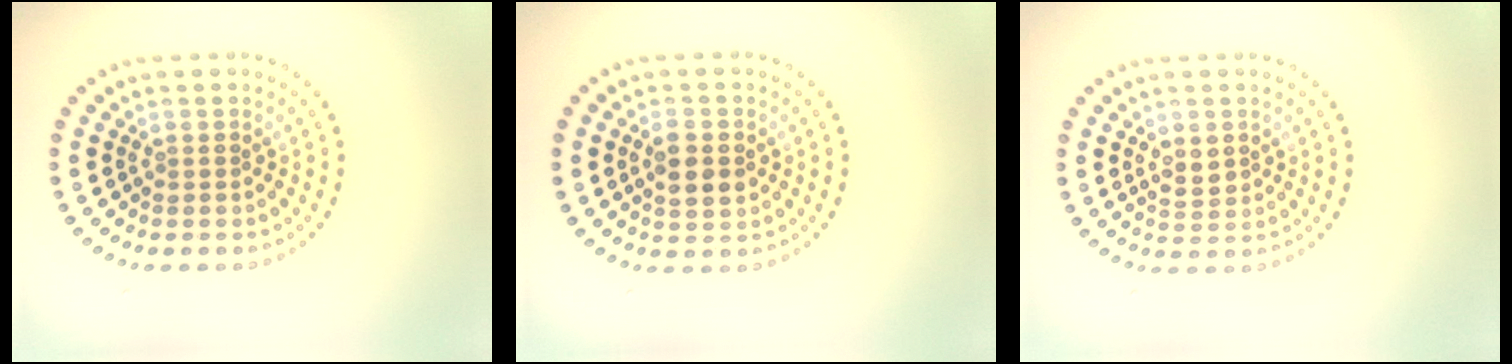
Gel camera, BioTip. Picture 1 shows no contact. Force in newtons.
{"total": 3.0, "press": 3.0, "slide": 0.2}
{"total": 1.9, "press": 1.8, "slide": 0.5}